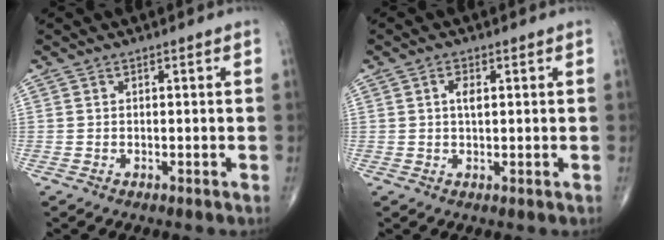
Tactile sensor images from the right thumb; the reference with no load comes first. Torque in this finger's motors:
{"motor_torque": [0.07, -0.69, 0.09, 0.12, 0.00]}